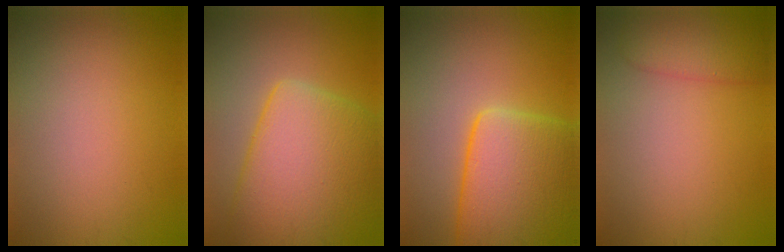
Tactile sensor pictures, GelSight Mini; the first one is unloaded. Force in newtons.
{"total": 11.2, "press": 11.2, "slide": 0.4}
{"total": 10.8, "press": 10.8, "slide": 0.5}
{"total": 2.9, "press": 2.9, "slide": 0.3}